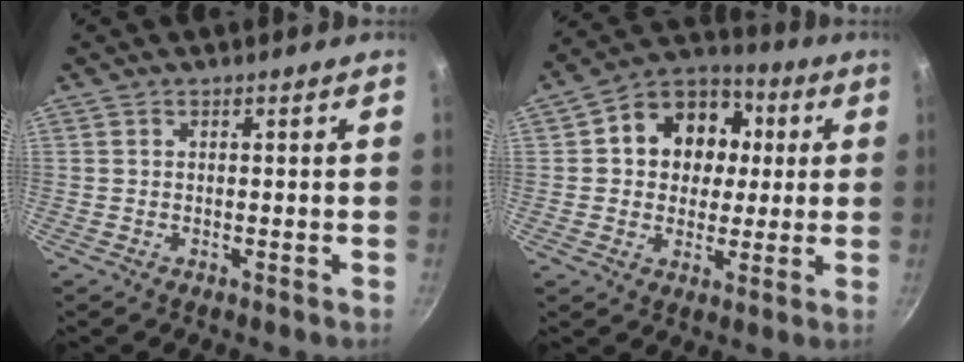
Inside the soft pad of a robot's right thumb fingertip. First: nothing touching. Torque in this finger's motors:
{"motor_torque": [-0.36, 1.41, 0.10, -0.01, 0.14]}